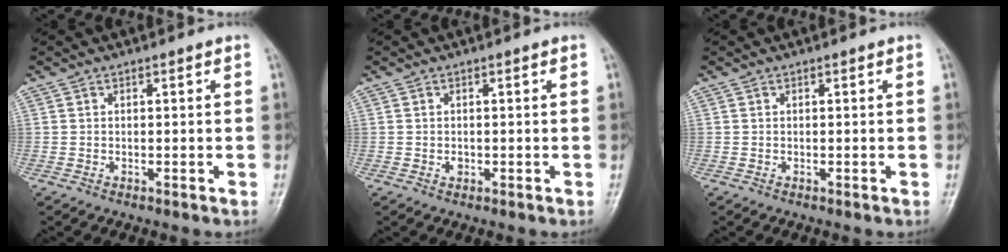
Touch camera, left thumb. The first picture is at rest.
{"total": 0.8, "force": [-0.1, 0.6, 0.5], "torque": [-0.005, 0.000, -0.001]}
{"total": 0.0}